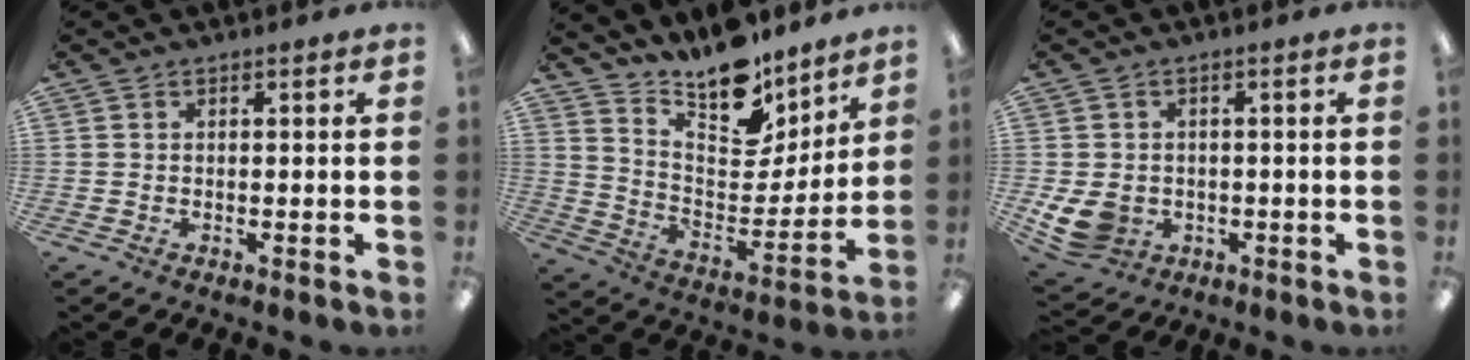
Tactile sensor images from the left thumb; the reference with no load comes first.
{"total": 14.7, "force": [13.2, 4.7, 4.4], "torque": [-0.079, -0.122, 0.234]}
{"total": 7.3, "force": [-1.4, 6.0, 3.9], "torque": [-0.092, 0.006, -0.023]}